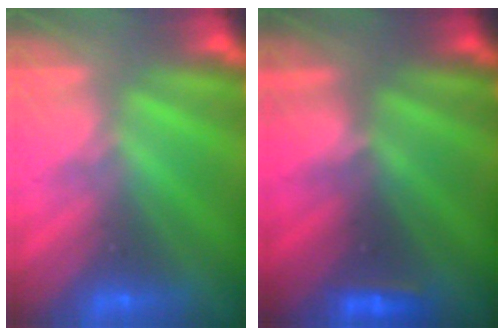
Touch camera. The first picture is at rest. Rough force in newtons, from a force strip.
{"total": 4.1}